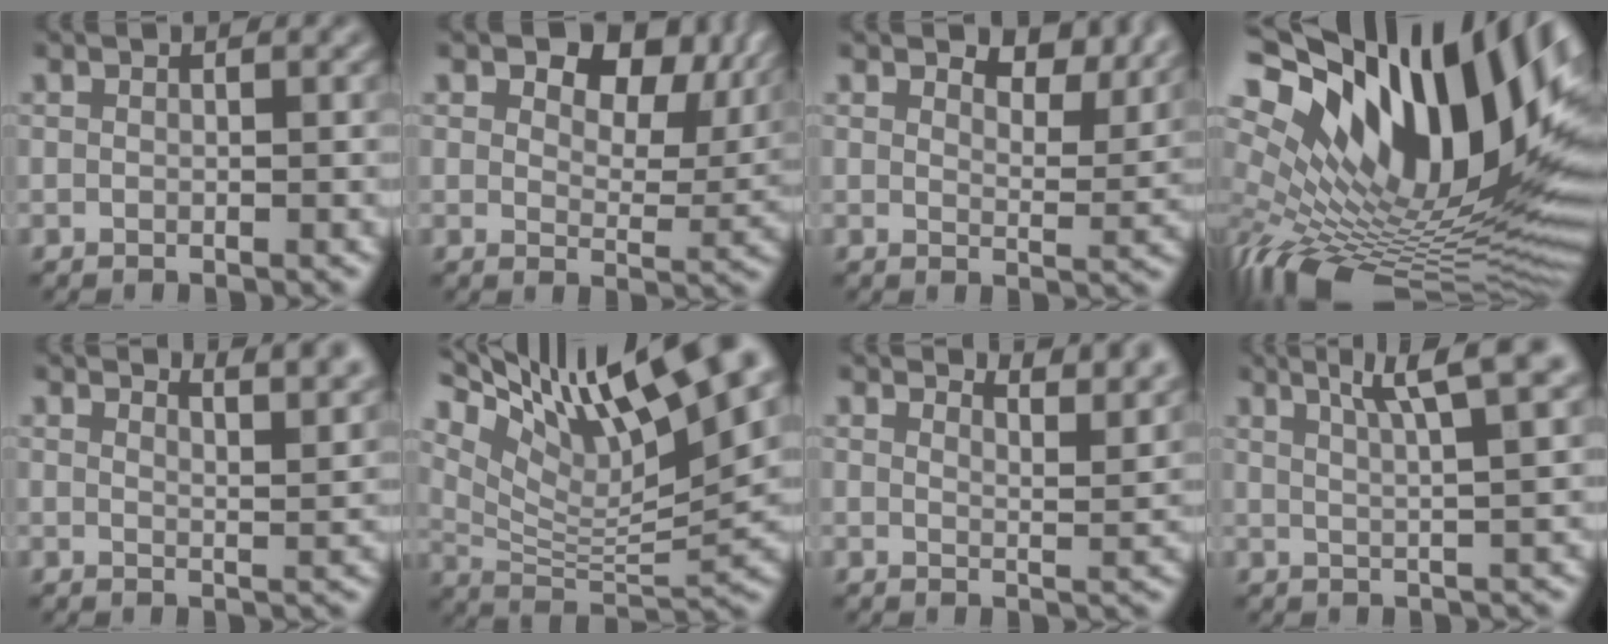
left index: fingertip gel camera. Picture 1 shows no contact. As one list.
[{"total": 8.8, "force": [5.1, 4.8, 5.3], "torque": [-0.085, 0.001, 0.075]}, {"total": 4.9, "force": [4.2, 1.7, 2.0], "torque": [-0.039, -0.005, 0.053]}, {"total": 18.7, "force": [6.9, 9.0, 14.9], "torque": [-0.248, 0.024, 0.111]}, {"total": 5.1, "force": [4.6, 1.2, 2.0], "torque": [-0.017, 0.011, 0.046]}, {"total": 13.6, "force": [8.6, 3.2, 10.0], "torque": [-0.191, 0.013, 0.160]}, {"total": 5.0, "force": [4.7, 0.9, 1.5], "torque": [-0.024, 0.000, 0.052]}, {"total": 5.8, "force": [3.8, 1.0, 4.3], "torque": [-0.054, 0.018, 0.043]}]